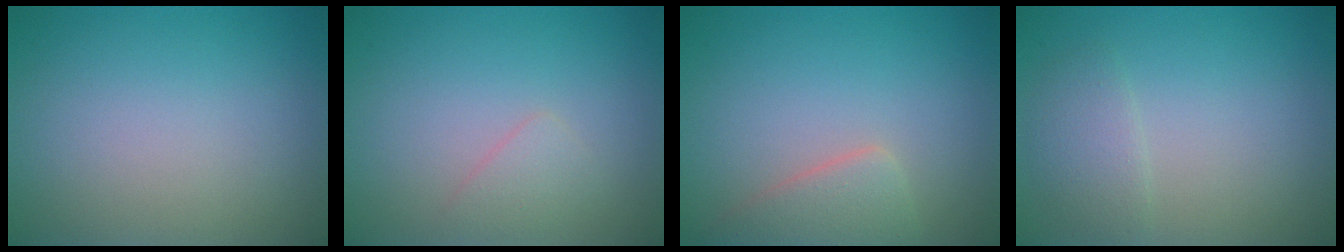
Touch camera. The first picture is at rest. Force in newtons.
{"total": 1.3, "press": 1.3, "slide": 0.1}
{"total": 2.8, "press": 2.8, "slide": 0.3}
{"total": 1.9, "press": 1.9, "slide": 0.1}